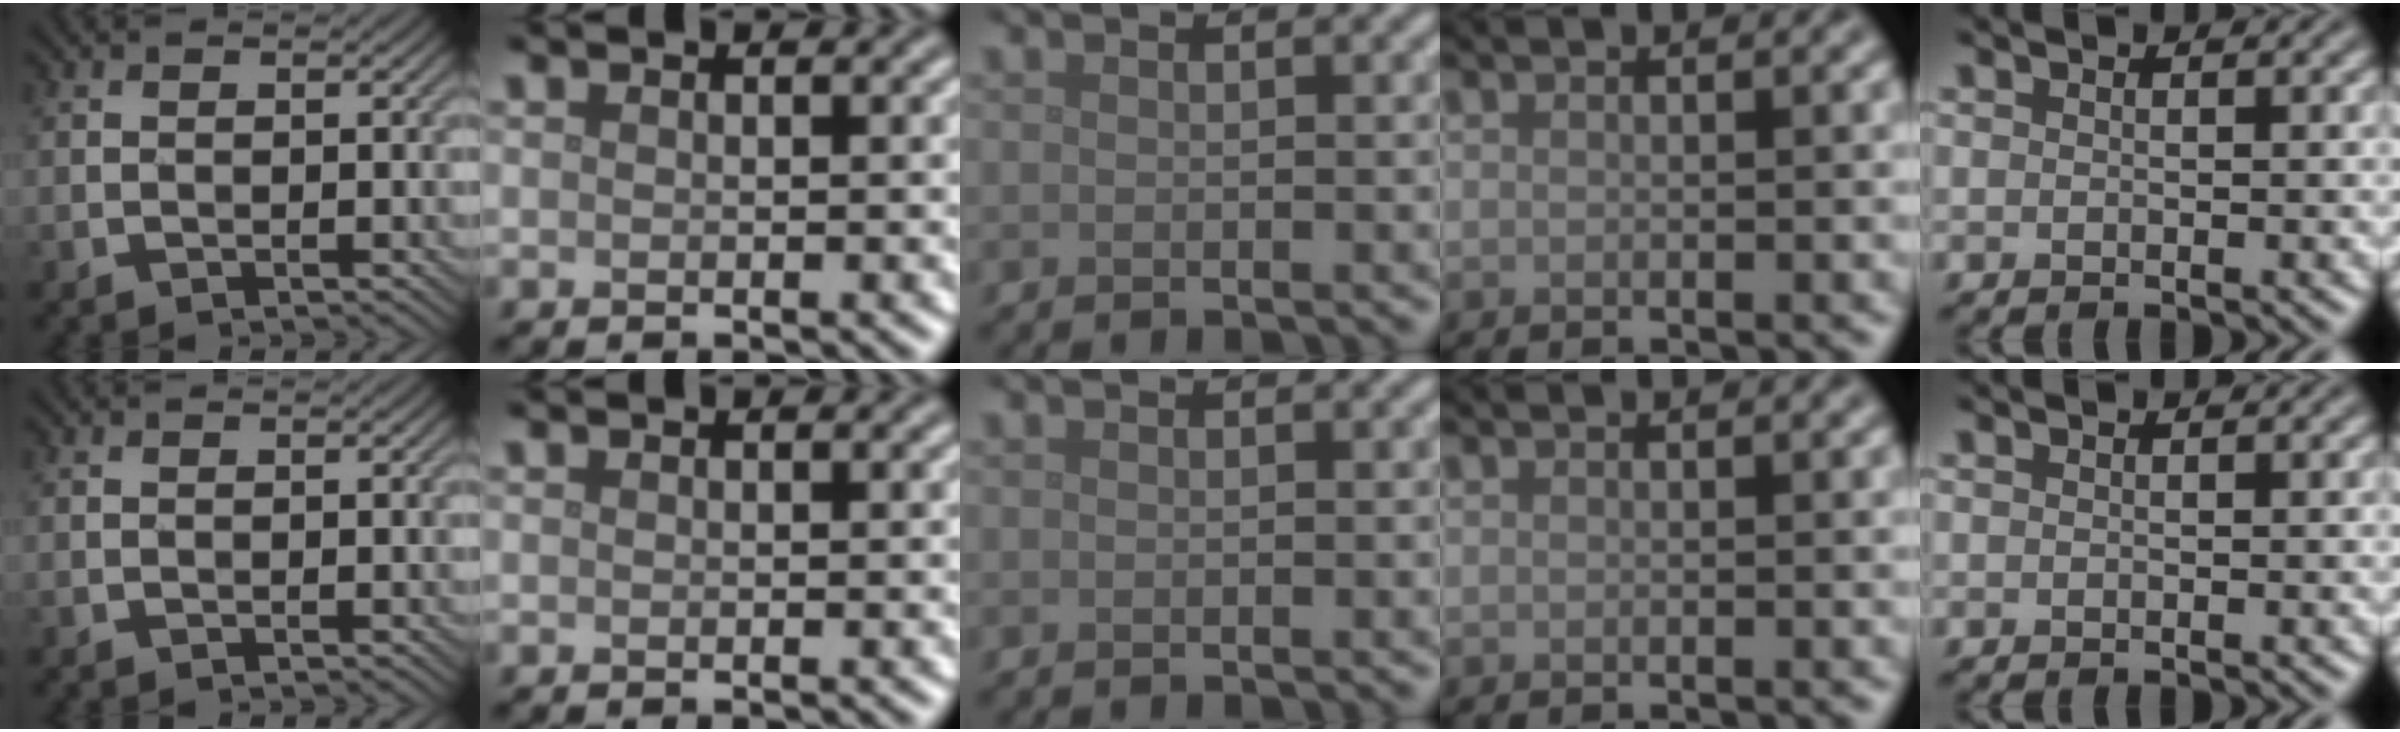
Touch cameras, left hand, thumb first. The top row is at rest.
{}